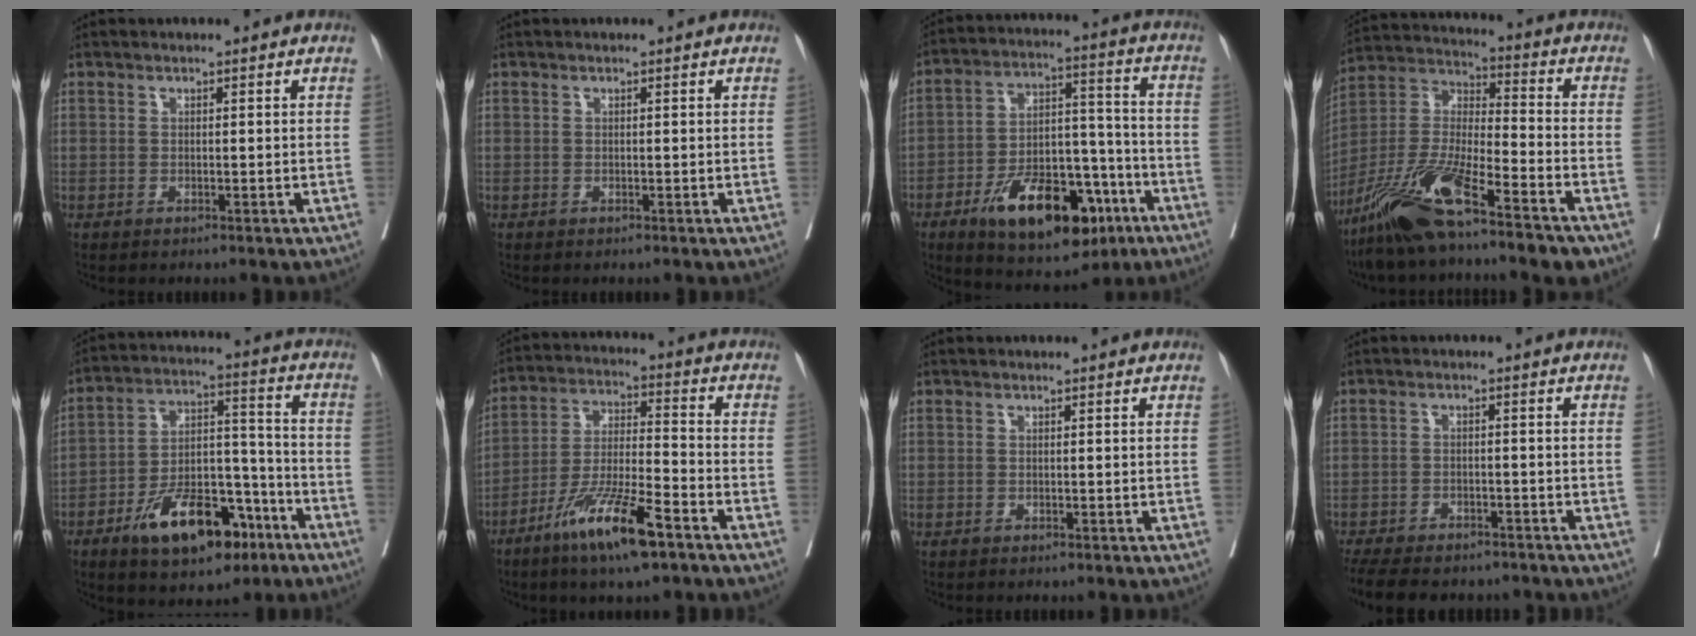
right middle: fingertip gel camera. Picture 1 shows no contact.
{"total": 0.0}
{"total": 18.7, "force": [-9.9, 8.1, 13.6], "torque": [-0.213, 0.012, -0.150]}
{"total": 17.3, "force": [-12.0, 2.8, 12.2], "torque": [-0.267, -0.020, -0.223]}
{"total": 15.9, "force": [-9.2, 6.9, 11.0], "torque": [-0.180, 0.017, -0.145]}
{"total": 12.6, "force": [-7.8, 1.4, 9.8], "torque": [-0.192, -0.025, -0.146]}
{"total": 0.0}
{"total": 14.6, "force": [-12.3, 5.2, 6.0], "torque": [-0.144, -0.013, -0.168]}